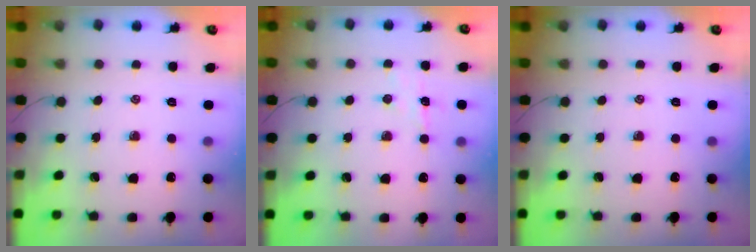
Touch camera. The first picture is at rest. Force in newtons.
{"total": 6.0, "press": 5.9, "slide": 1.3}
{"total": 0.0}